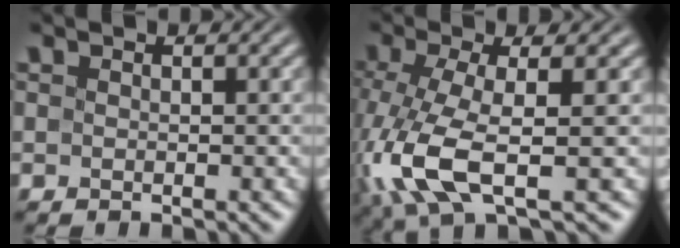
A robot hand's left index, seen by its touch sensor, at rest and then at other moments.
{"total": 7.6, "force": [-2.1, 2.6, 6.8], "torque": [-0.169, -0.010, -0.047]}